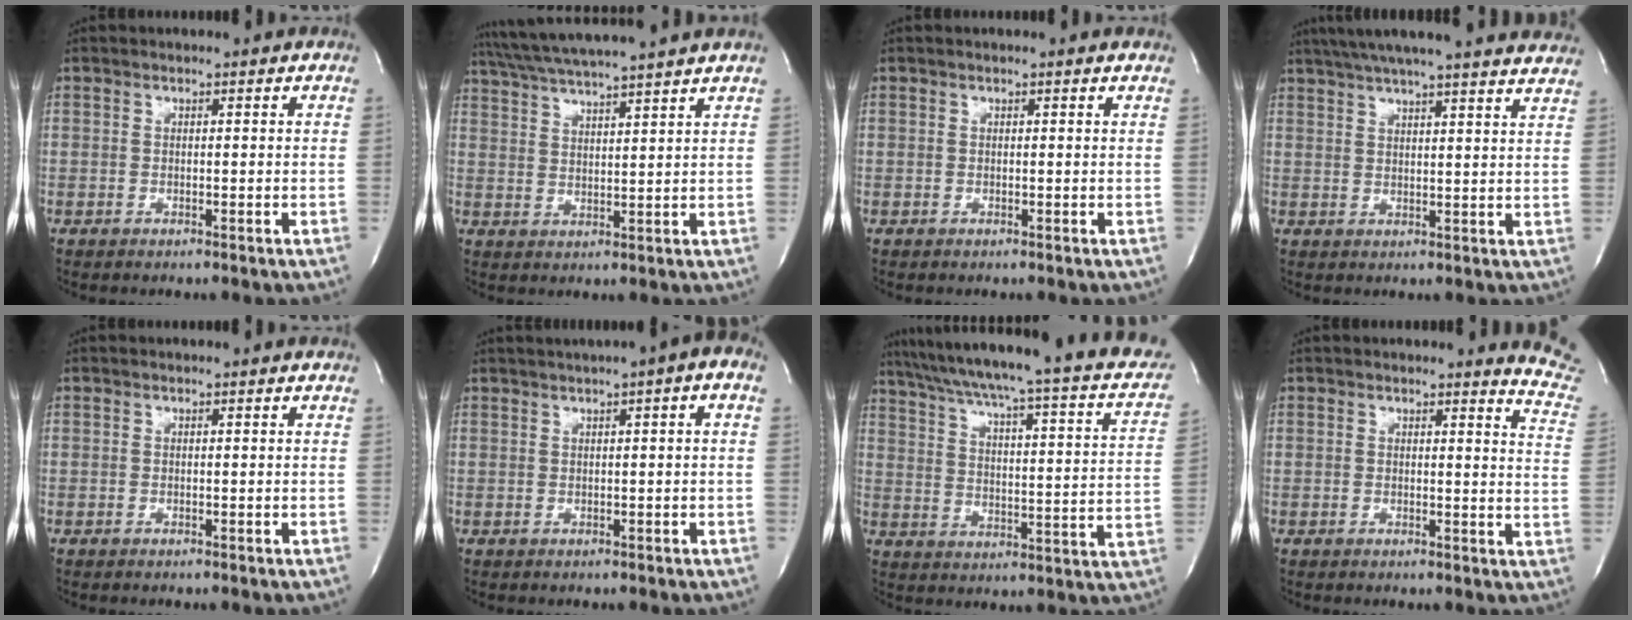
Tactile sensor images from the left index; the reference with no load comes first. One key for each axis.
{"total": 12.7, "fx": 11.2, "fy": -1.2, "fz": 5.9, "tx": -0.111, "ty": 0.023, "tz": 0.172}
{"total": 0.7, "fx": 0.7, "fy": 0.0, "fz": 0.2, "tx": -0.009, "ty": 0.004, "tz": 0.005}
{"total": 26.5, "fx": 23.7, "fy": 1.3, "fz": 11.7, "tx": -0.194, "ty": -0.005, "tz": 0.298}
{"total": 0.0}
{"total": 5.4, "fx": 2.5, "fy": 0.3, "fz": 4.8, "tx": -0.072, "ty": 0.023, "tz": 0.035}
{"total": 27.3, "fx": 21.9, "fy": 3.6, "fz": 15.9, "tx": -0.236, "ty": -0.018, "tz": 0.271}
{"total": 7.9, "fx": 7.9, "fy": -0.1, "fz": 0.5, "tx": 0.010, "ty": -0.086, "tz": 0.051}